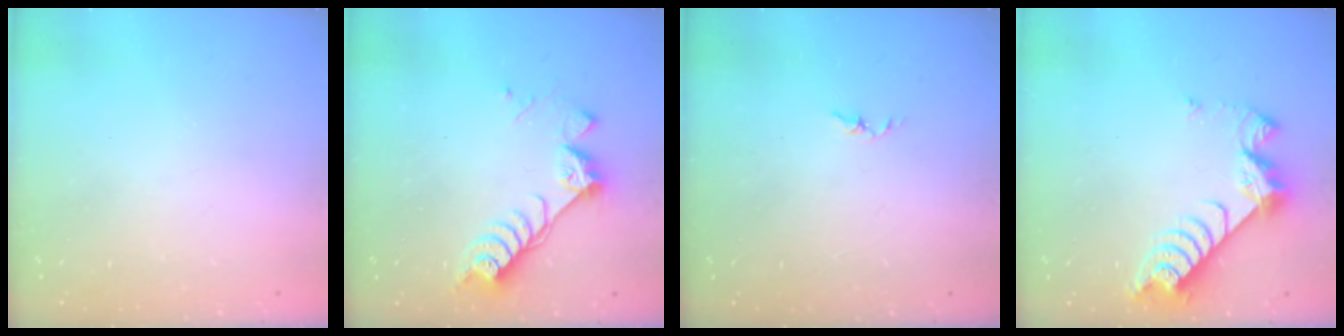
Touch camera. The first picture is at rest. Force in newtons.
{"total": 8.3, "press": 8.2, "slide": 0.7}
{"total": 1.8, "press": 1.7, "slide": 0.3}
{"total": 8.2, "press": 8.2, "slide": 0.5}